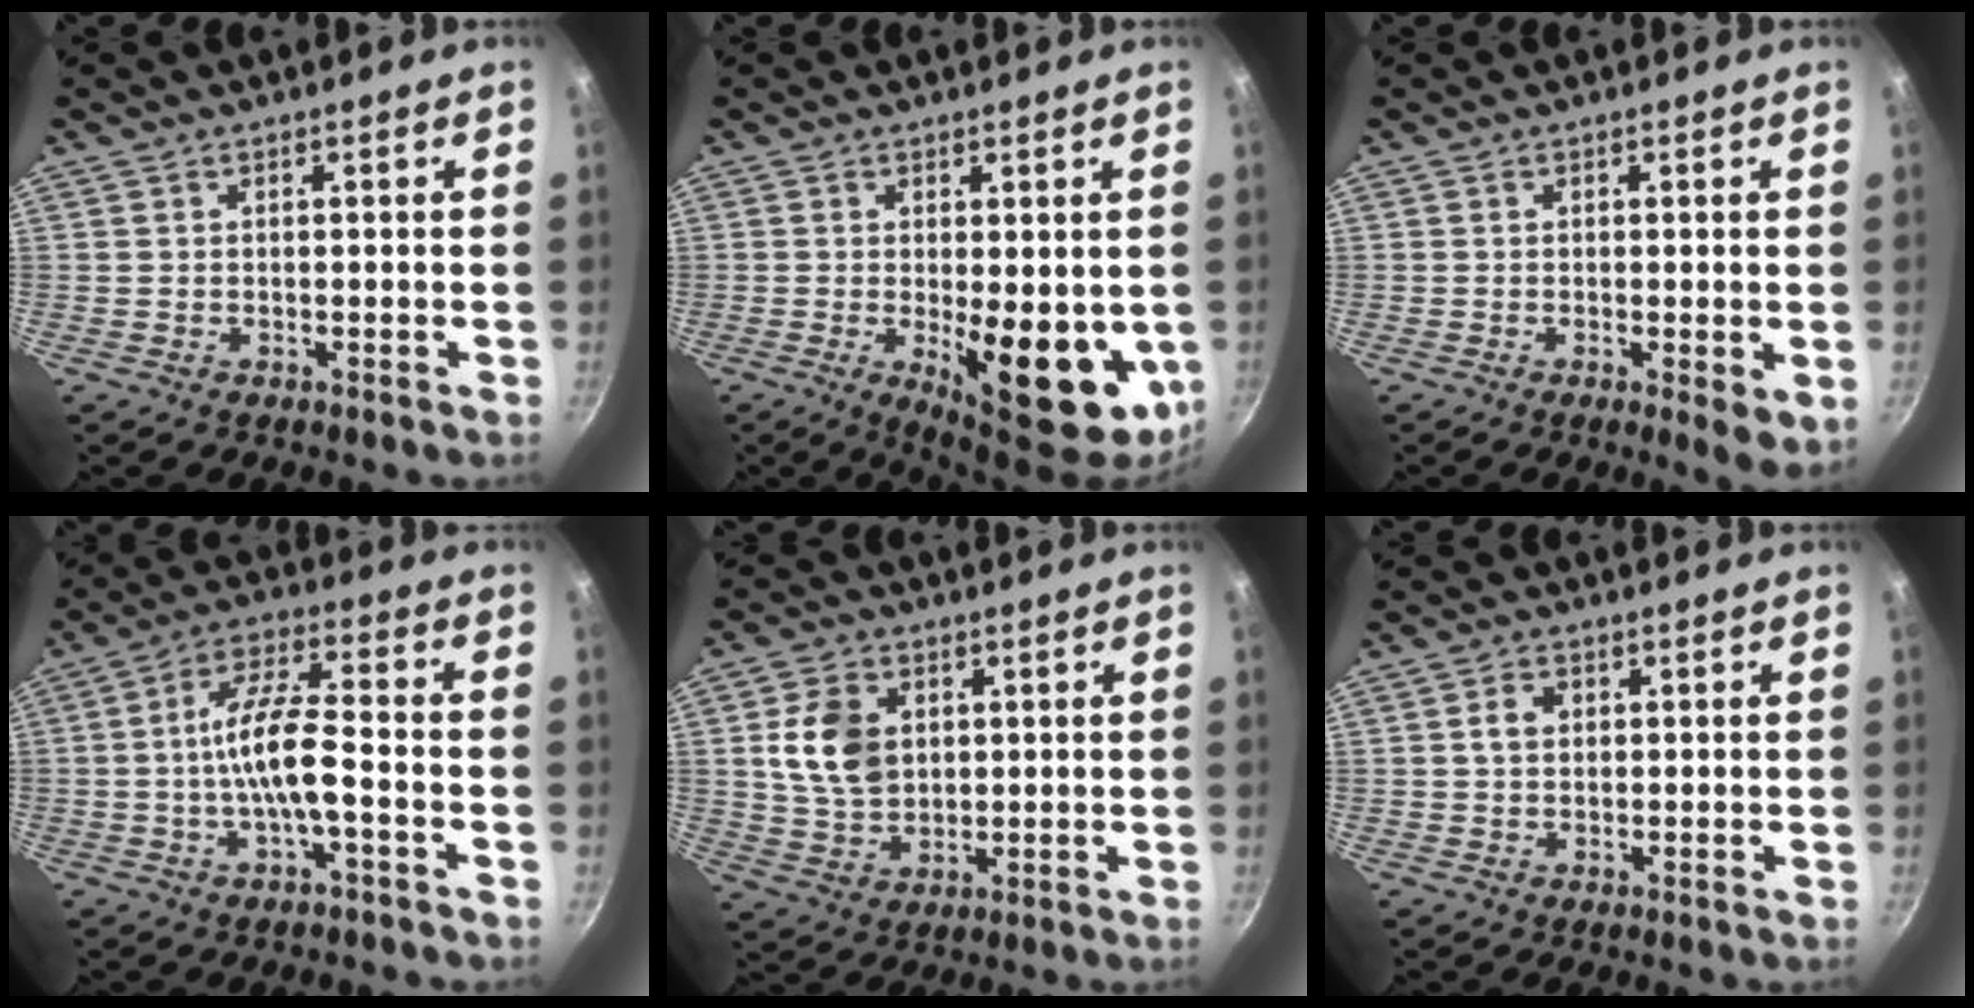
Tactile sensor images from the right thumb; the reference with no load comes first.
{"total": 14.8, "force": [-2.0, 5.8, 13.5], "torque": [-0.157, -0.022, -0.012]}
{"total": 3.9, "force": [-0.6, 1.1, 3.7], "torque": [-0.050, -0.014, -0.007]}
{"total": 9.9, "force": [-2.6, 2.9, 9.1], "torque": [-0.169, 0.036, -0.055]}
{"total": 10.3, "force": [2.1, 7.6, 6.7], "torque": [-0.103, -0.007, 0.040]}
{"total": 2.9, "force": [0.6, 2.2, 1.7], "torque": [-0.020, 0.004, 0.008]}